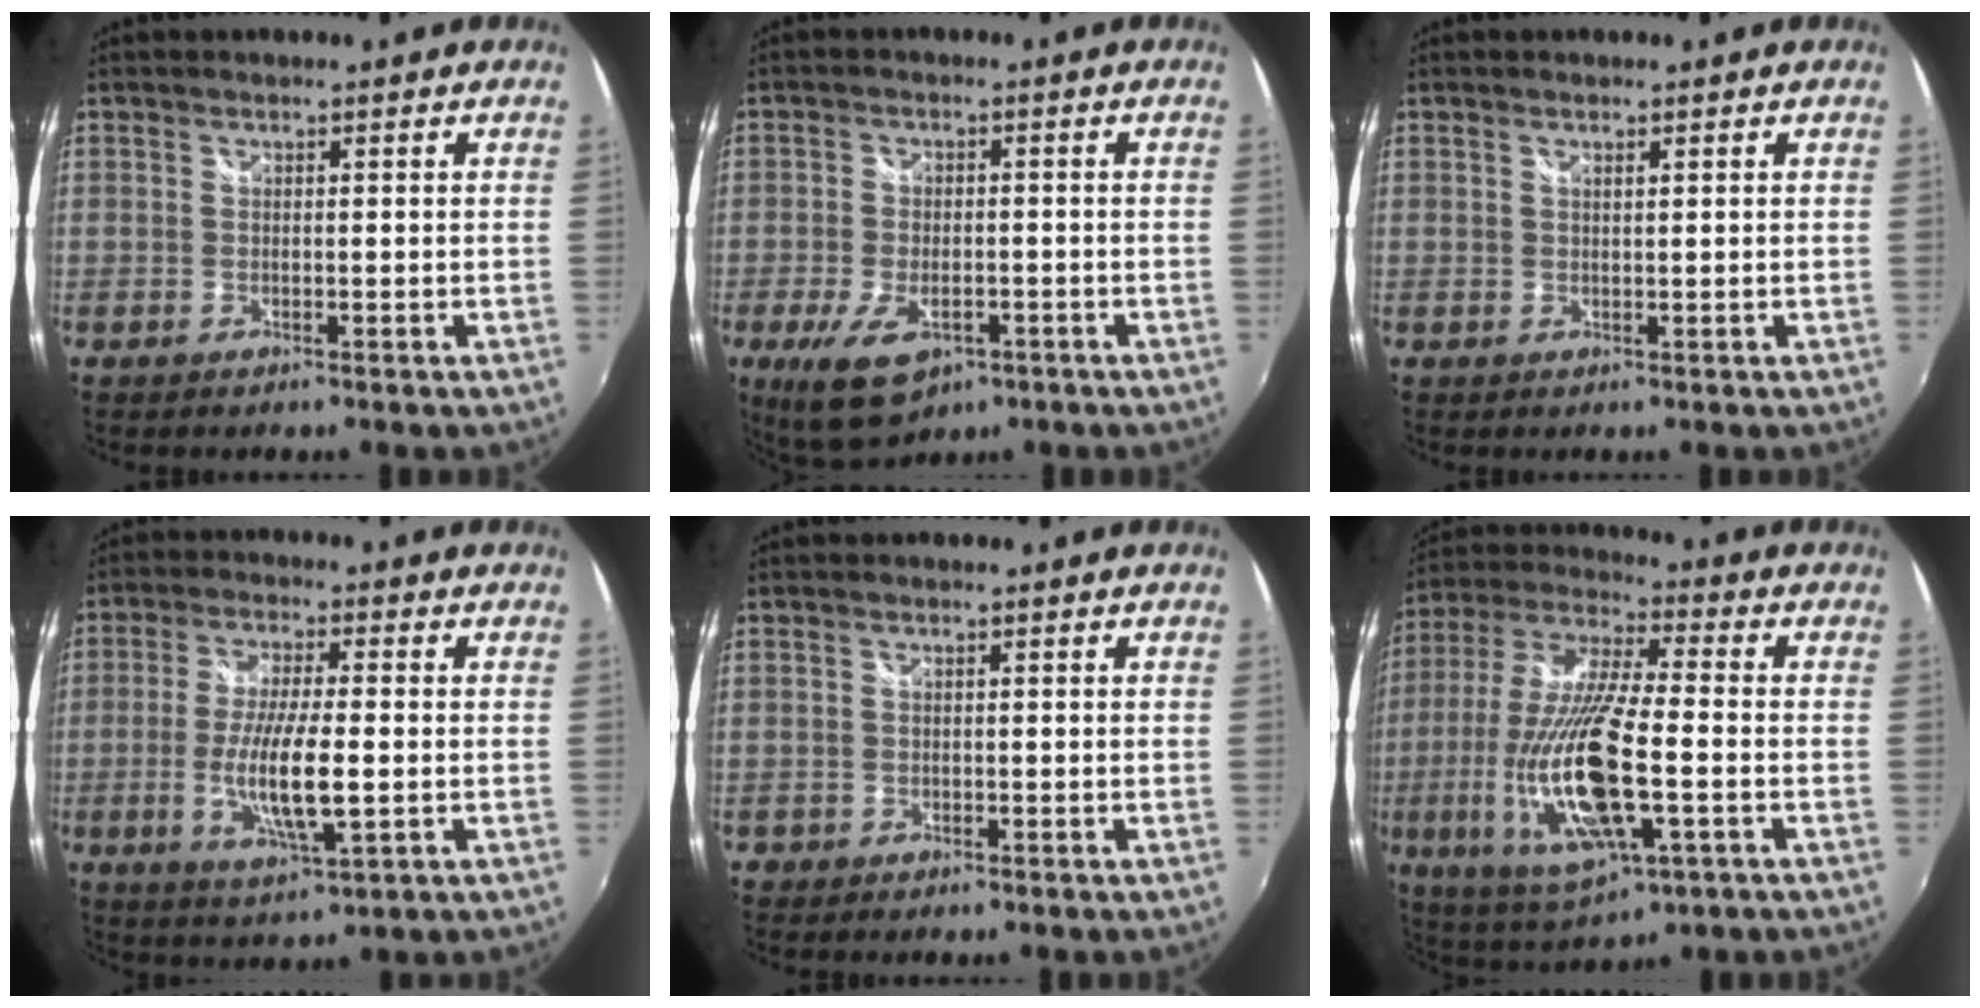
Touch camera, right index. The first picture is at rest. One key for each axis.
{"total": 10.4, "fx": -5.1, "fy": 5.5, "fz": 7.2, "tx": -0.160, "ty": -0.025, "tz": -0.081}
{"total": 0.7, "fx": 0.5, "fy": 0.0, "fz": 0.5, "tx": -0.009, "ty": 0.001, "tz": 0.009}
{"total": 10.5, "fx": -1.8, "fy": 2.0, "fz": 10.2, "tx": -0.196, "ty": -0.015, "tz": -0.032}
{"total": 1.0, "fx": -0.4, "fy": 0.9, "fz": 0.0, "tx": -0.003, "ty": 0.002, "tz": -0.004}
{"total": 21.1, "fx": -5.0, "fy": 5.8, "fz": 19.6, "tx": -0.398, "ty": -0.032, "tz": -0.086}